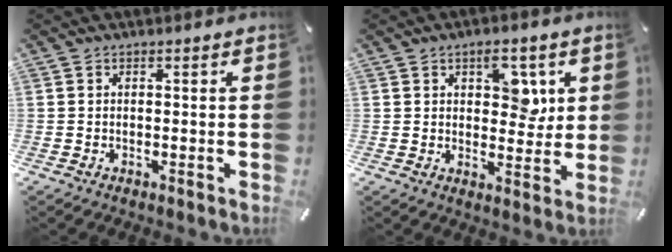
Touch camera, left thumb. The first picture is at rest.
{"total": 7.9, "force": [3.1, 4.9, 5.4], "torque": [-0.052, -0.012, 0.045]}